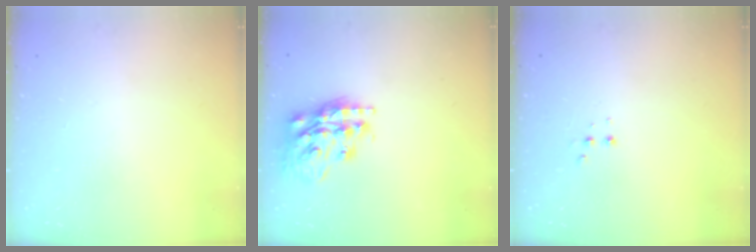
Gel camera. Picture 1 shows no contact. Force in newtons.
{"total": 16.6, "press": 16.5, "slide": 1.1}
{"total": 2.9, "press": 2.7, "slide": 1.0}